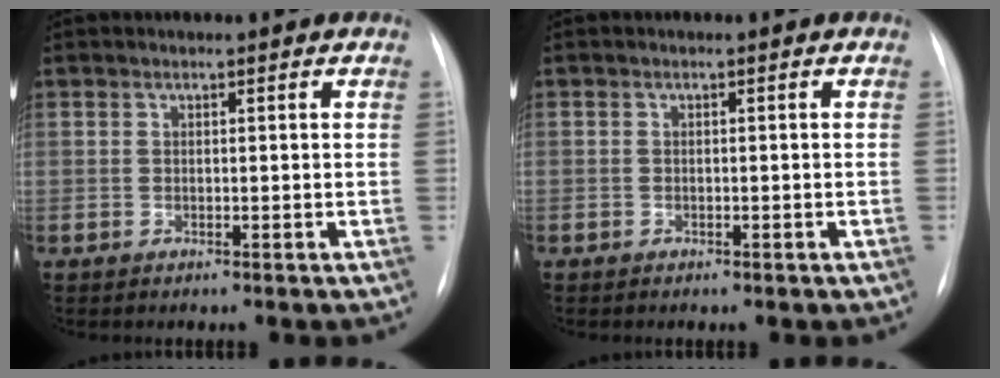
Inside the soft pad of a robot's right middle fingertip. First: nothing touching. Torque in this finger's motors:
{"motor_torque": [0.89, -1.25, -0.37, -0.21]}